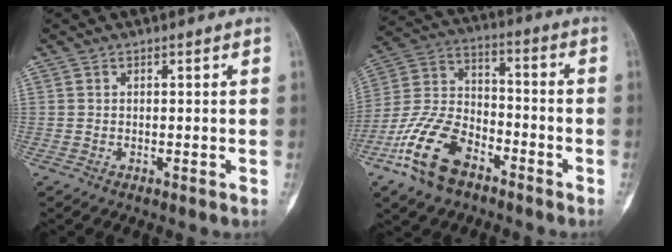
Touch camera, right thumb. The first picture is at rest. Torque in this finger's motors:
{"motor_torque": [0.12, 0.76, 0.61, 0.25, 0.06]}